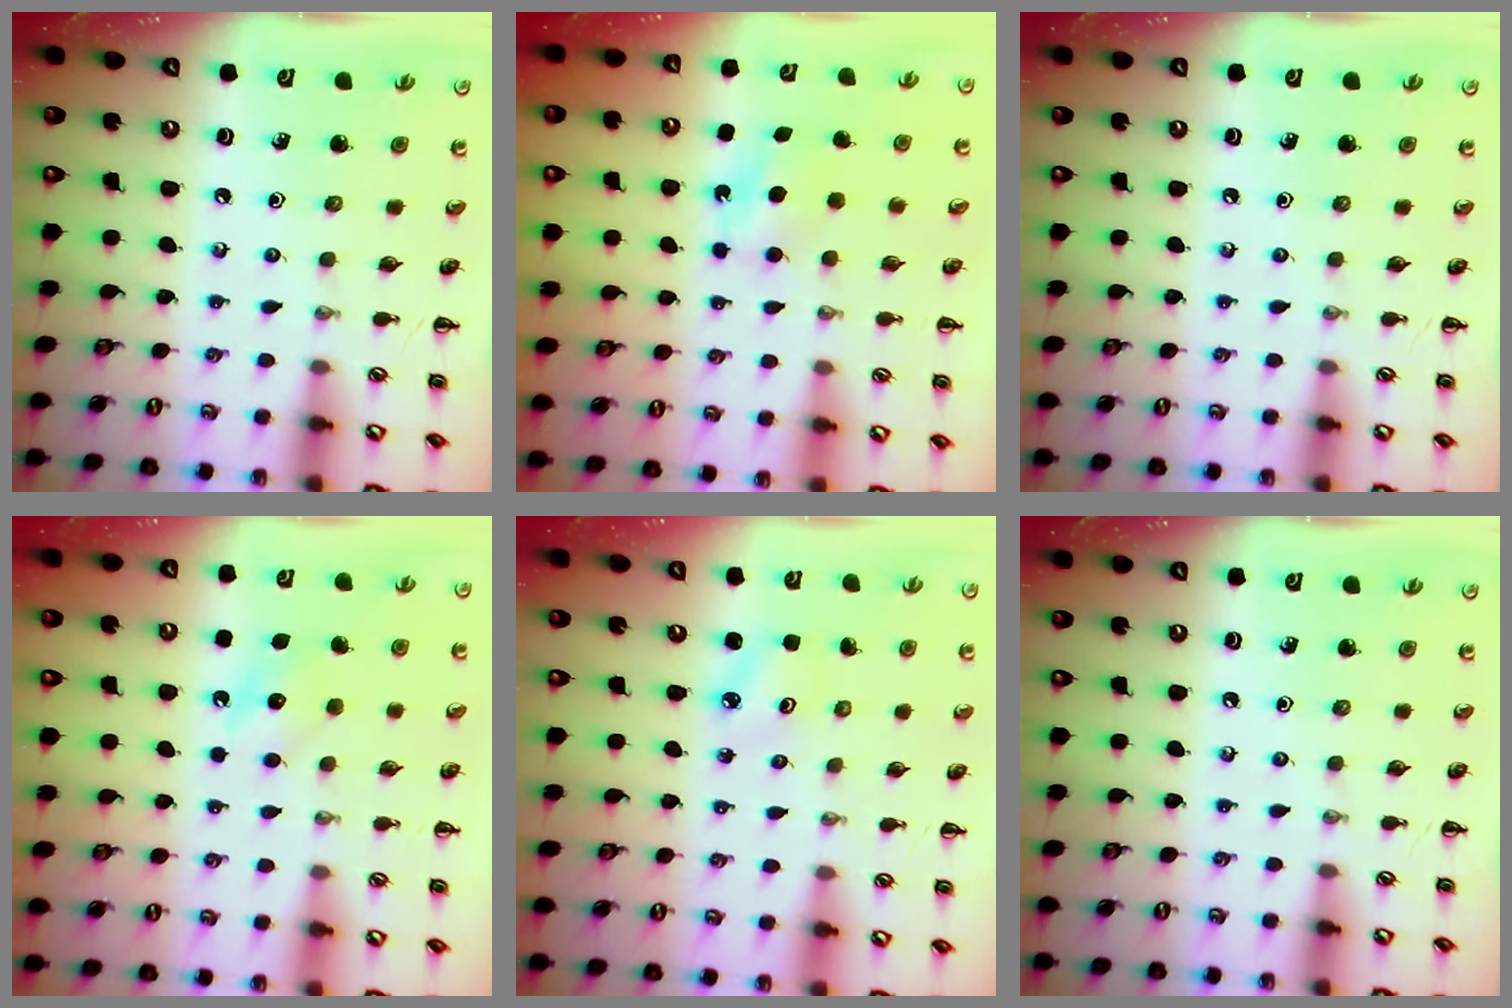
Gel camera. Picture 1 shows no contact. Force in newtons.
{"total": 5.7, "press": 5.5, "slide": 1.5}
{"total": 0.0}
{"total": 5.2, "press": 5.0, "slide": 1.4}
{"total": 2.5, "press": 2.4, "slide": 0.5}
{"total": 0.0}